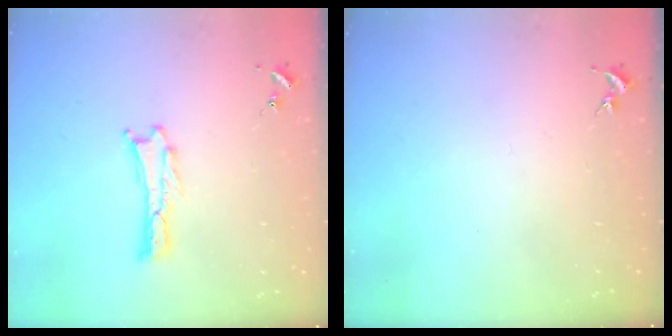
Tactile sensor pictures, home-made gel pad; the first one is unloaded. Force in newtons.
{"total": 0.0}